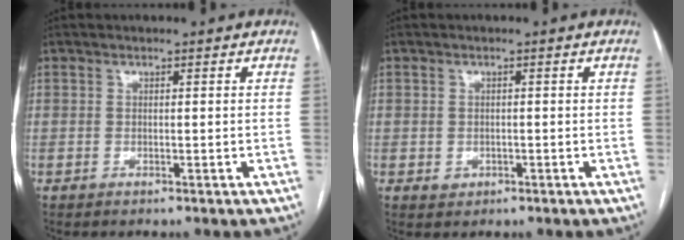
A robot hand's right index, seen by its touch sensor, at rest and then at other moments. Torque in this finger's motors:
{"motor_torque": [-0.07, 0.16, -0.70, -0.14]}